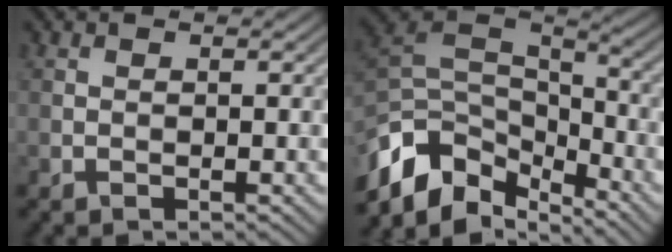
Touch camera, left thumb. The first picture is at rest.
{"total": 11.4, "force": [-5.9, 6.4, 7.3], "torque": [-0.173, 0.001, -0.122]}